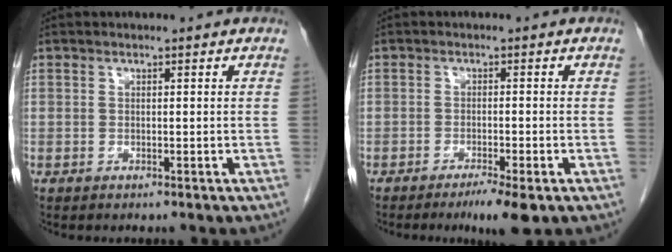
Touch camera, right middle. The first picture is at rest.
{"total": 4.5, "force": [-2.7, 0.2, 3.6], "torque": [-0.057, -0.014, -0.041]}